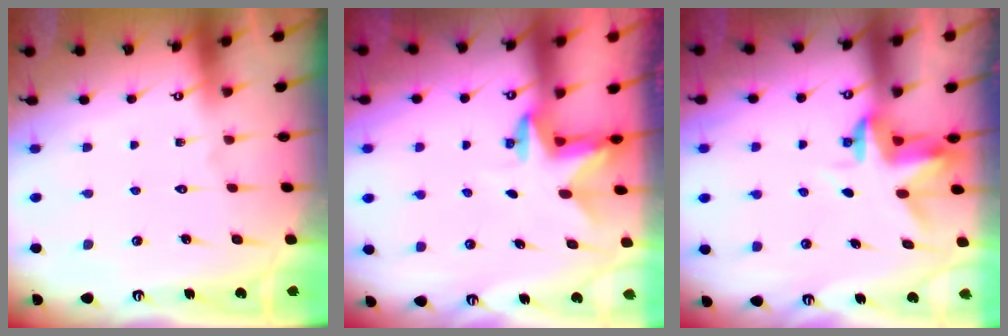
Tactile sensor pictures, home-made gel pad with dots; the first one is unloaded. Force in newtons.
{"total": 2.6, "press": 2.6, "slide": 0.5}
{"total": 3.2, "press": 3.2, "slide": 0.4}